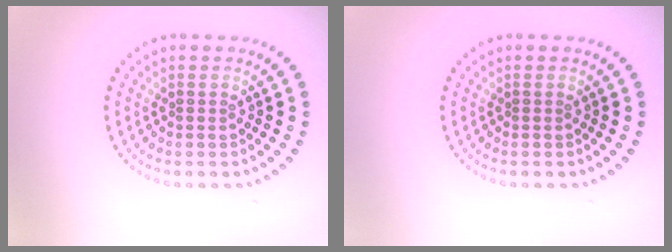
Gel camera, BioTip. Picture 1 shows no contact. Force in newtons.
{"total": 0.0}